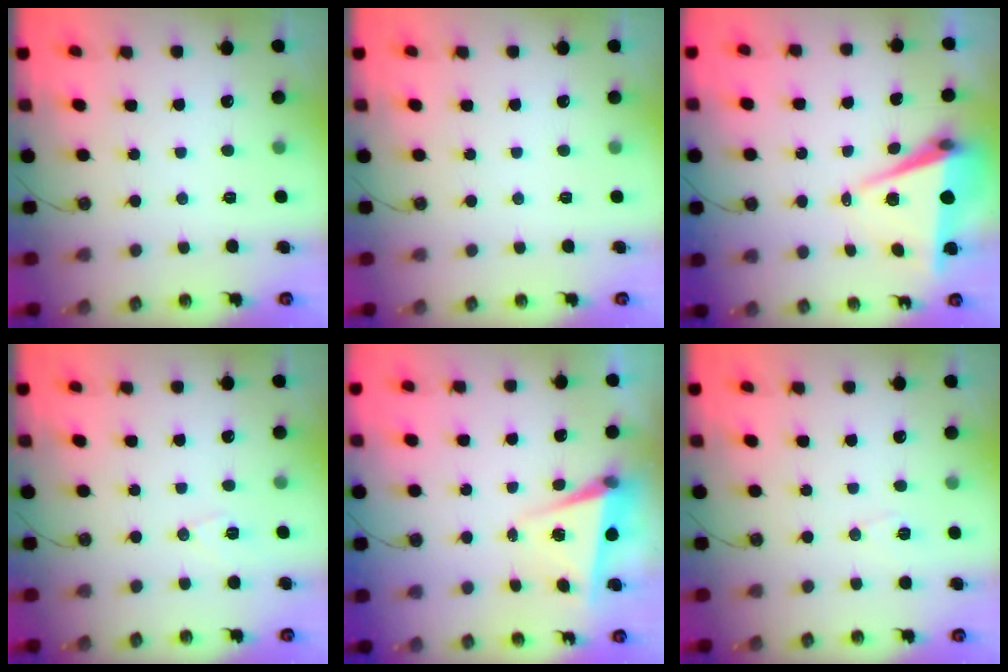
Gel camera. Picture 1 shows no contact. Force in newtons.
{"total": 0.0}
{"total": 6.8, "press": 5.4, "slide": 4.1}
{"total": 6.4, "press": 6.0, "slide": 2.2}
{"total": 5.6, "press": 4.8, "slide": 2.7}
{"total": 6.0, "press": 4.8, "slide": 3.6}